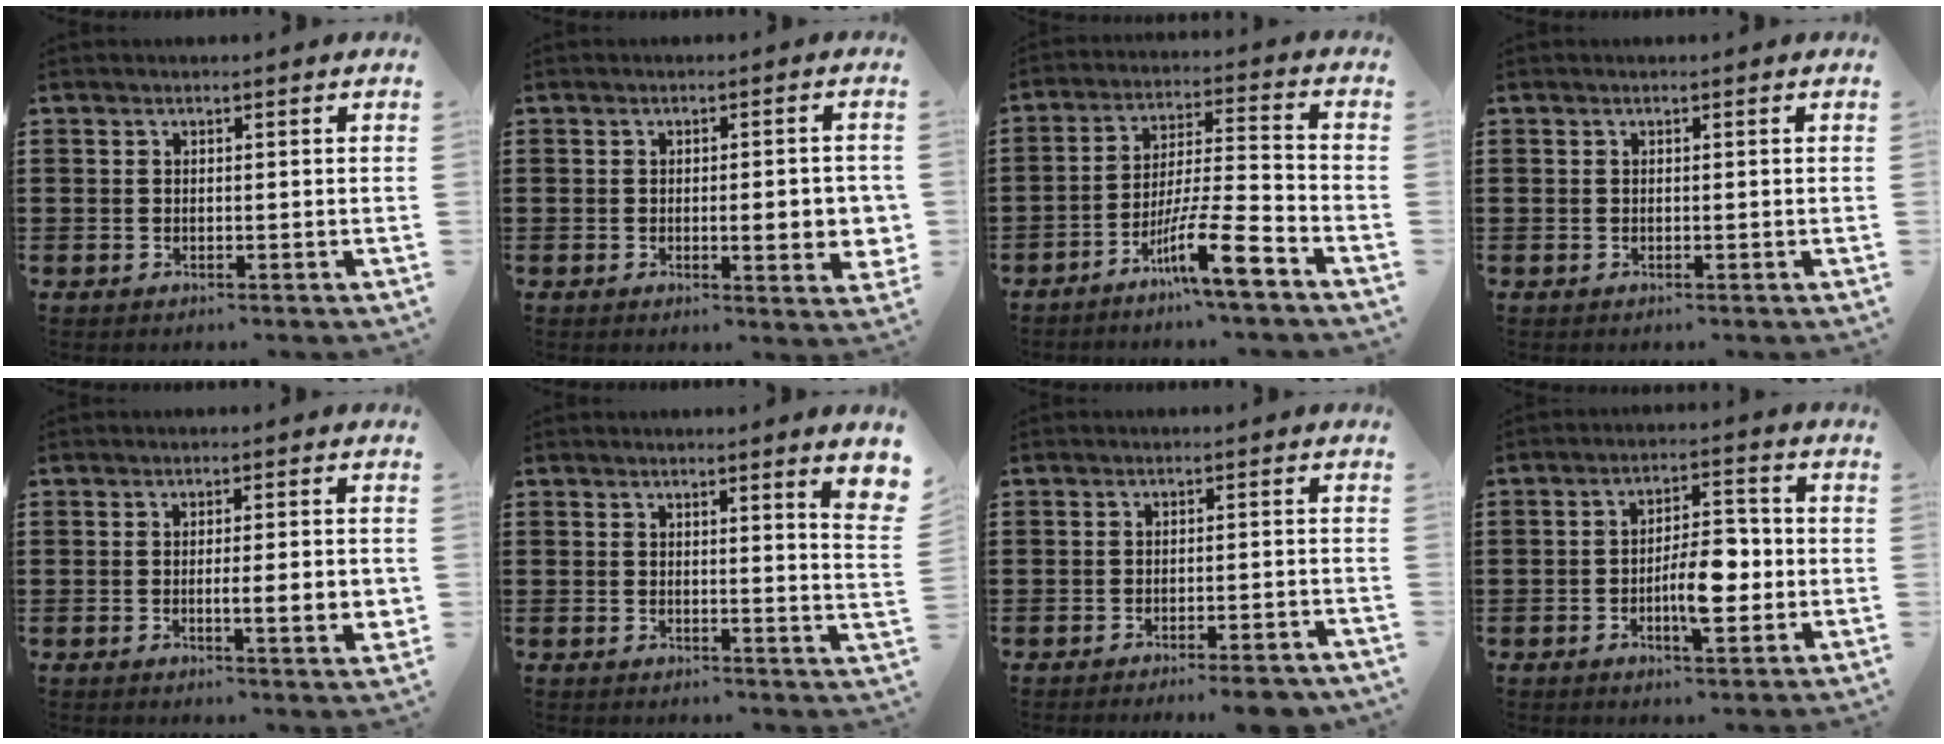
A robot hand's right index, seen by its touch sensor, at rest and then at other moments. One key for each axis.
{"total": 5.4, "fx": -0.7, "fy": 1.1, "fz": 5.3, "tx": -0.070, "ty": -0.009, "tz": -0.013}
{"total": 11.4, "fx": -7.2, "fy": 1.5, "fz": 8.7, "tx": -0.160, "ty": 0.003, "tz": -0.134}
{"total": 0.0}
{"total": 5.1, "fx": -0.7, "fy": 0.4, "fz": 5.0, "tx": -0.075, "ty": -0.012, "tz": -0.013}
{"total": 3.0, "fx": 1.8, "fy": -0.3, "fz": 2.3, "tx": -0.035, "ty": -0.012, "tz": 0.027}
{"total": 3.0, "fx": -2.6, "fy": 0.0, "fz": 1.4, "tx": -0.023, "ty": -0.001, "tz": -0.051}
{"total": 7.4, "fx": -1.7, "fy": 2.9, "fz": 6.6, "tx": -0.113, "ty": 0.004, "tz": -0.034}